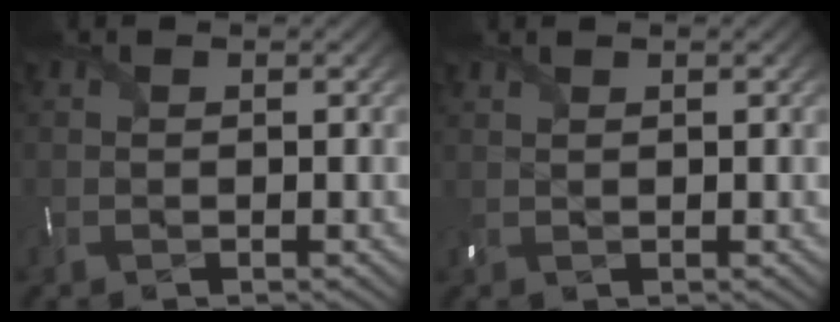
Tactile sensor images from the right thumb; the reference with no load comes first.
{"total": 0.9, "force": [0.9, 0.1, 0.0], "torque": [-0.006, 0.005, 0.020]}